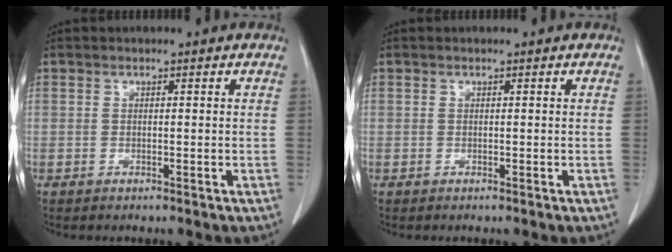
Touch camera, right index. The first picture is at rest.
{"total": 0.0}